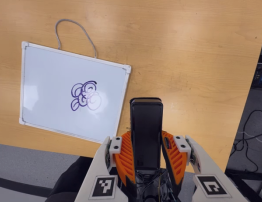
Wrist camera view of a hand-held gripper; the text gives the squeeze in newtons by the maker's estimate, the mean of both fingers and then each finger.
{"total": 5.1, "left": 3.3, "right": 6.9}